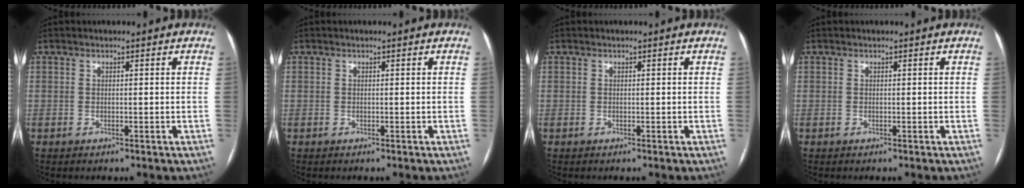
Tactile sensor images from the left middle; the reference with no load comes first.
{"total": 0.0}
{"total": 0.0}
{"total": 0.0}